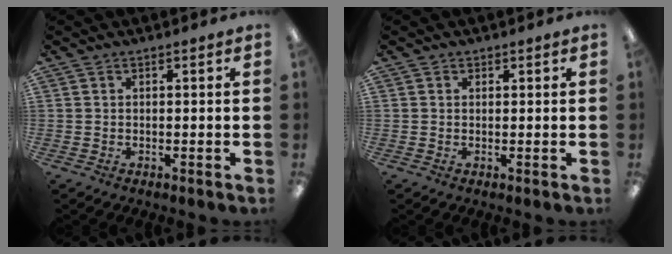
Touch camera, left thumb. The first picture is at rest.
{"total": 0.7, "force": [0.5, 0.6, 0.0], "torque": [0.000, 0.003, 0.009]}